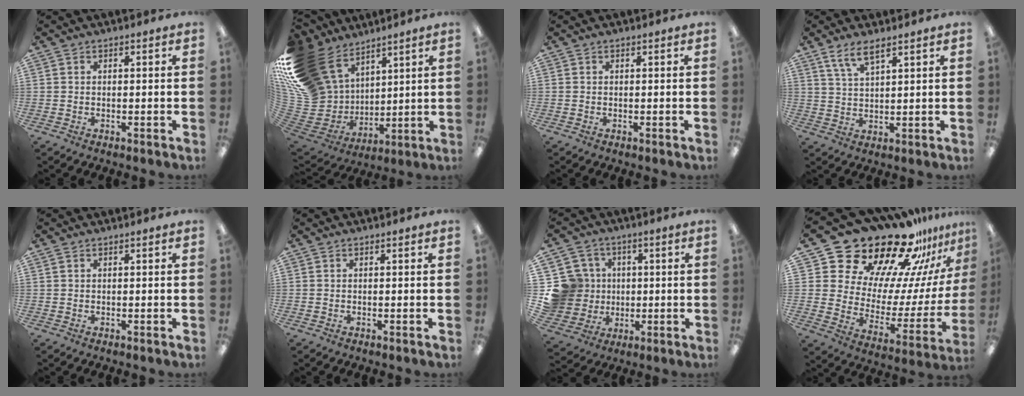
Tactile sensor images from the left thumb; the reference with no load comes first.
{"total": 23.4, "force": [12.2, 16.7, 11.0], "torque": [-0.268, -0.081, 0.252]}
{"total": 0.0}
{"total": 5.8, "force": [4.4, 1.4, 3.5], "torque": [-0.078, -0.014, 0.079]}
{"total": 0.6, "force": [0.3, 0.3, 0.4], "torque": [-0.009, 0.003, 0.005]}
{"total": 0.0}
{"total": 13.9, "force": [0.5, 13.3, 4.0], "torque": [-0.113, 0.015, 0.024]}
{"total": 27.3, "force": [22.4, 12.3, 9.8], "torque": [-0.142, -0.185, 0.403]}